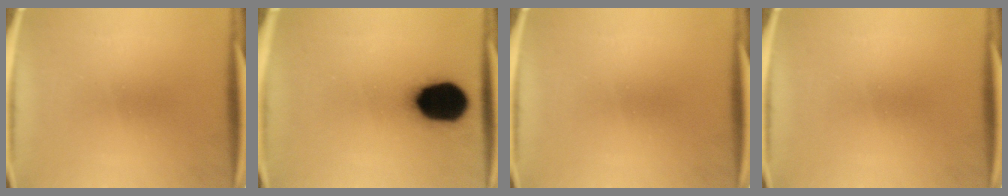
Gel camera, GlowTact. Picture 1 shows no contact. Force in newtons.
{"total": 18.7}
{"total": 0.0}
{"total": 0.0}